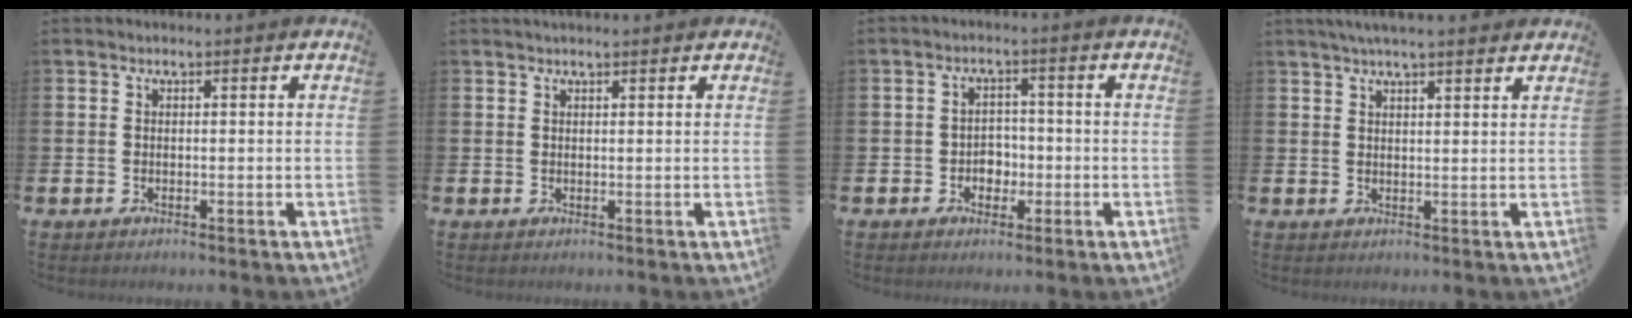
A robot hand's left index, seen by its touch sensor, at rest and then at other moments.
{"total": 1.1, "force": [1.0, 0.2, 0.4], "torque": [0.003, -0.001, 0.015]}
{"total": 2.8, "force": [-1.1, 2.3, 1.1], "torque": [-0.015, 0.003, -0.029]}
{"total": 3.7, "force": [3.3, 0.1, 1.5], "torque": [-0.026, -0.008, 0.058]}